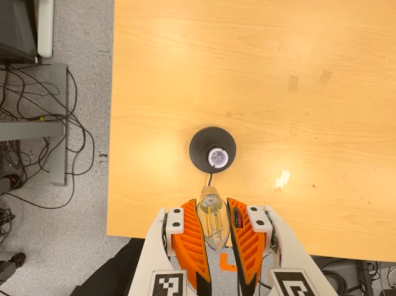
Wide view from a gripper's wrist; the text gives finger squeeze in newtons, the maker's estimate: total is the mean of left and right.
{"total": 20.0, "left": 23.9, "right": 16.1}